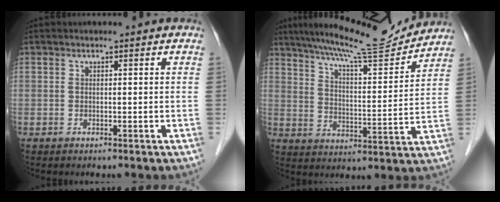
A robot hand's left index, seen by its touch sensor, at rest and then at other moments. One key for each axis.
{"total": 15.6, "fx": 14.4, "fy": 0.5, "fz": 5.9, "tx": -0.104, "ty": -0.004, "tz": 0.218}